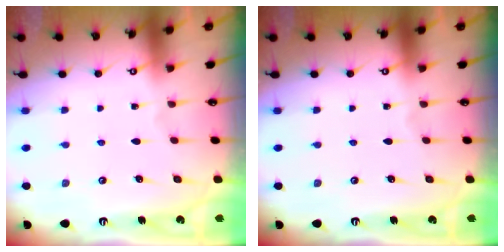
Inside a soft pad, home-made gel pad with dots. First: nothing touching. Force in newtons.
{"total": 0.0}